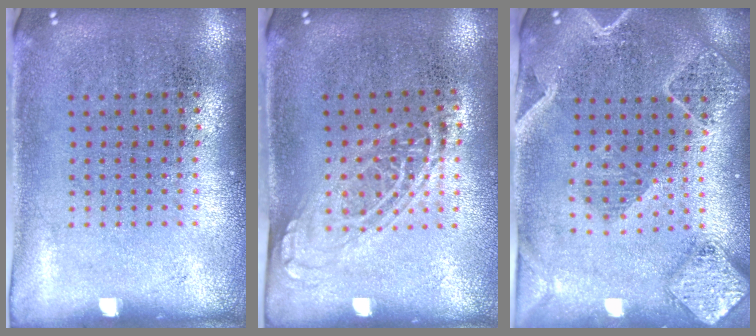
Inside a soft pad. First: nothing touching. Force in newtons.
{"total": 1.4, "press": 1.1, "slide": 0.8}
{"total": 2.3, "press": 2.1, "slide": 0.9}